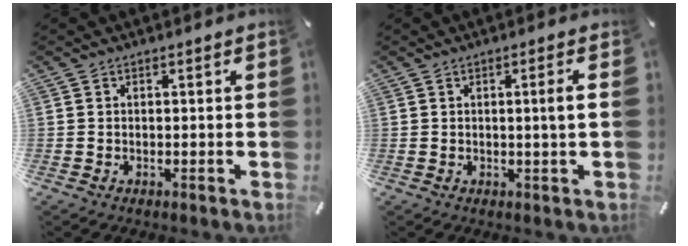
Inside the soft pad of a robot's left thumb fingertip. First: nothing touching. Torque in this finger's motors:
{"motor_torque": [0.63, 0.21, 1.32, -1.45, 0.20]}